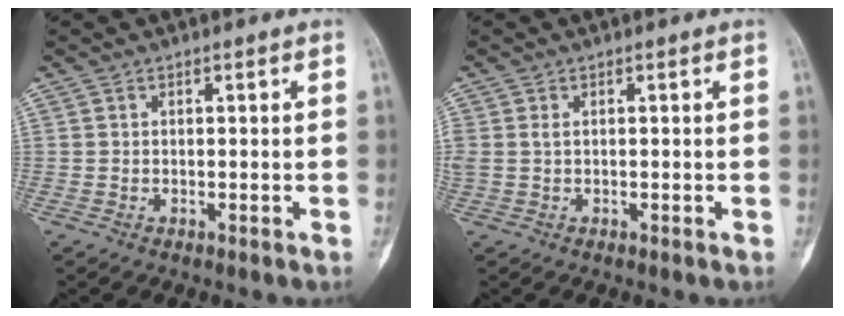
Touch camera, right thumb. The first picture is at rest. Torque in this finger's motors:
{"motor_torque": [0.23, 0.24, 0.57, 0.07, 0.04]}